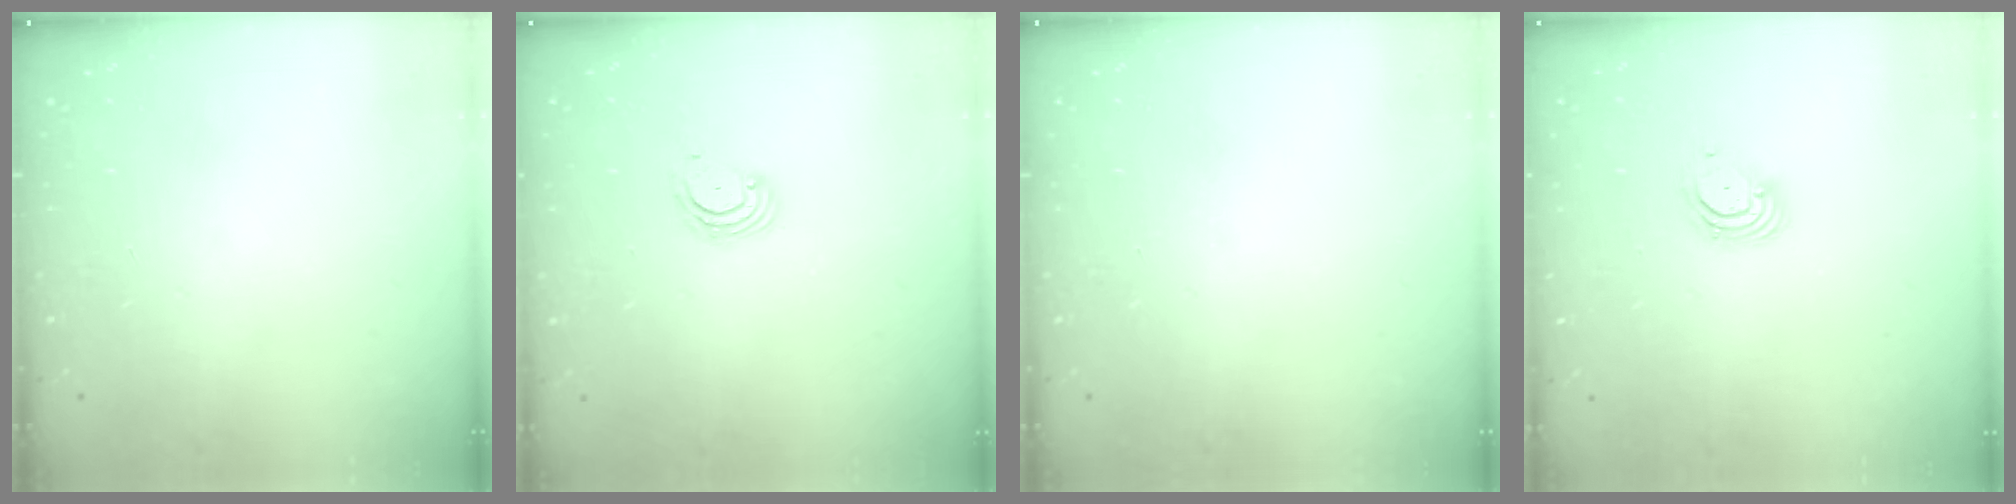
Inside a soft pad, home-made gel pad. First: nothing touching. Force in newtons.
{"total": 2.8, "press": 2.8, "slide": 0.3}
{"total": 0.0}
{"total": 3.7, "press": 3.7, "slide": 0.1}